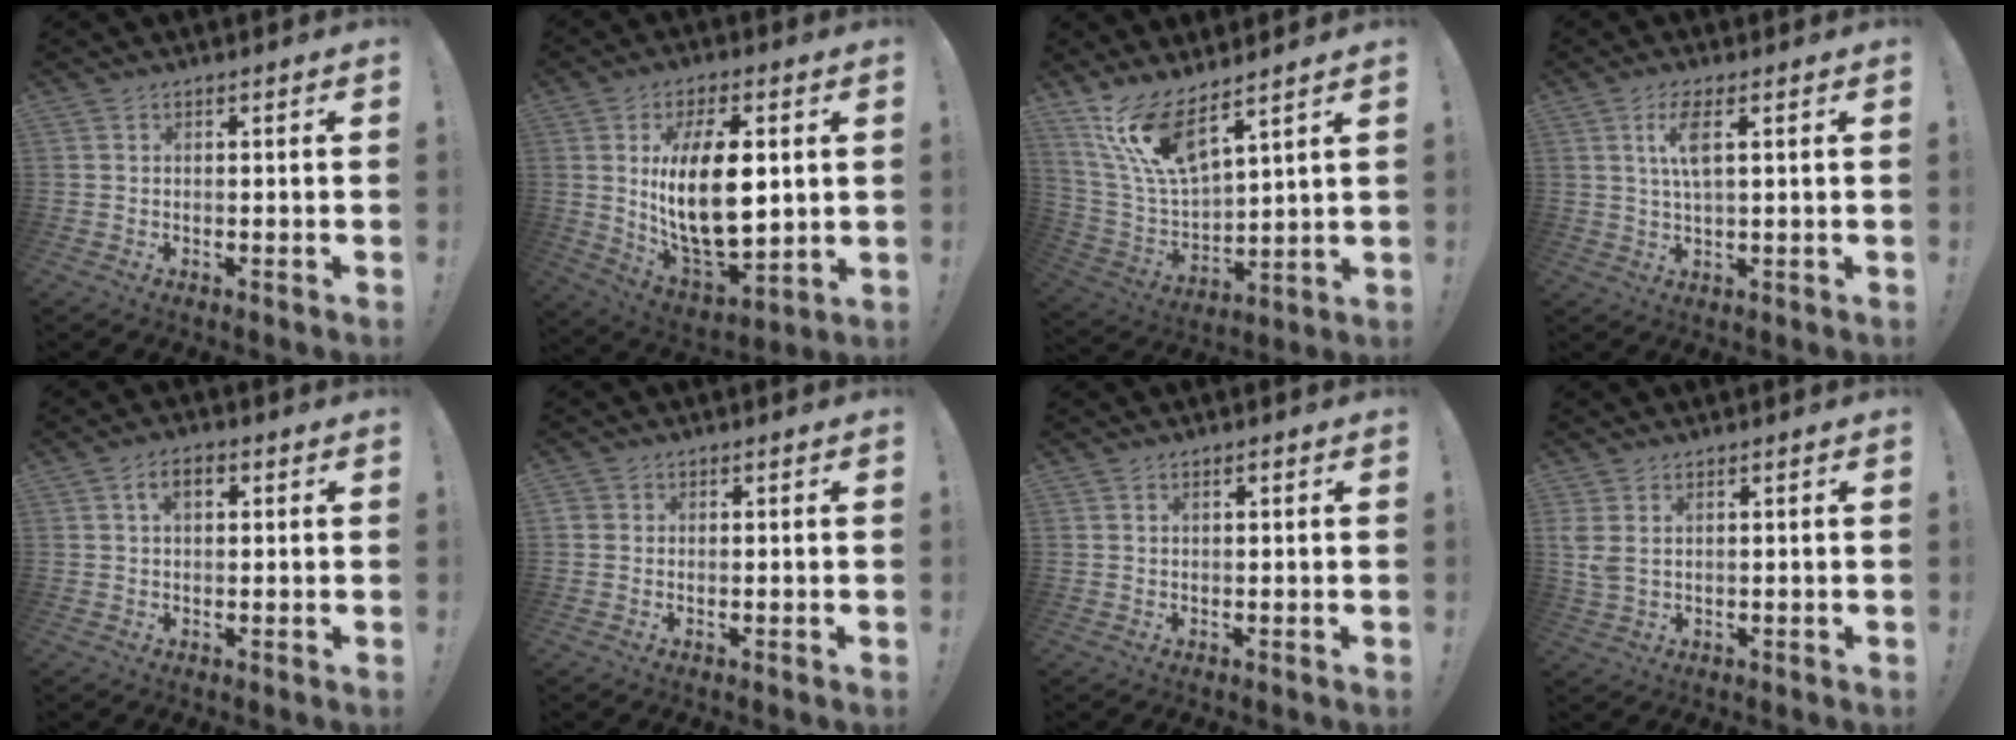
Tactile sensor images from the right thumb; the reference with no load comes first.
{"total": 19.7, "force": [3.1, 9.0, 17.3], "torque": [-0.334, -0.017, 0.043]}
{"total": 14.6, "force": [10.7, 4.1, 9.0], "torque": [-0.188, -0.064, 0.198]}
{"total": 6.5, "force": [2.2, 1.6, 5.9], "torque": [-0.104, -0.003, 0.035]}
{"total": 4.5, "force": [1.4, 2.5, 3.4], "torque": [-0.048, 0.003, 0.020]}
{"total": 1.0, "force": [0.2, 1.0, 0.3], "torque": [-0.012, 0.004, 0.005]}
{"total": 0.9, "force": [0.4, 0.4, 0.7], "torque": [-0.012, 0.001, 0.005]}
{"total": 3.4, "force": [1.6, 1.6, 2.6], "torque": [-0.050, -0.001, 0.030]}